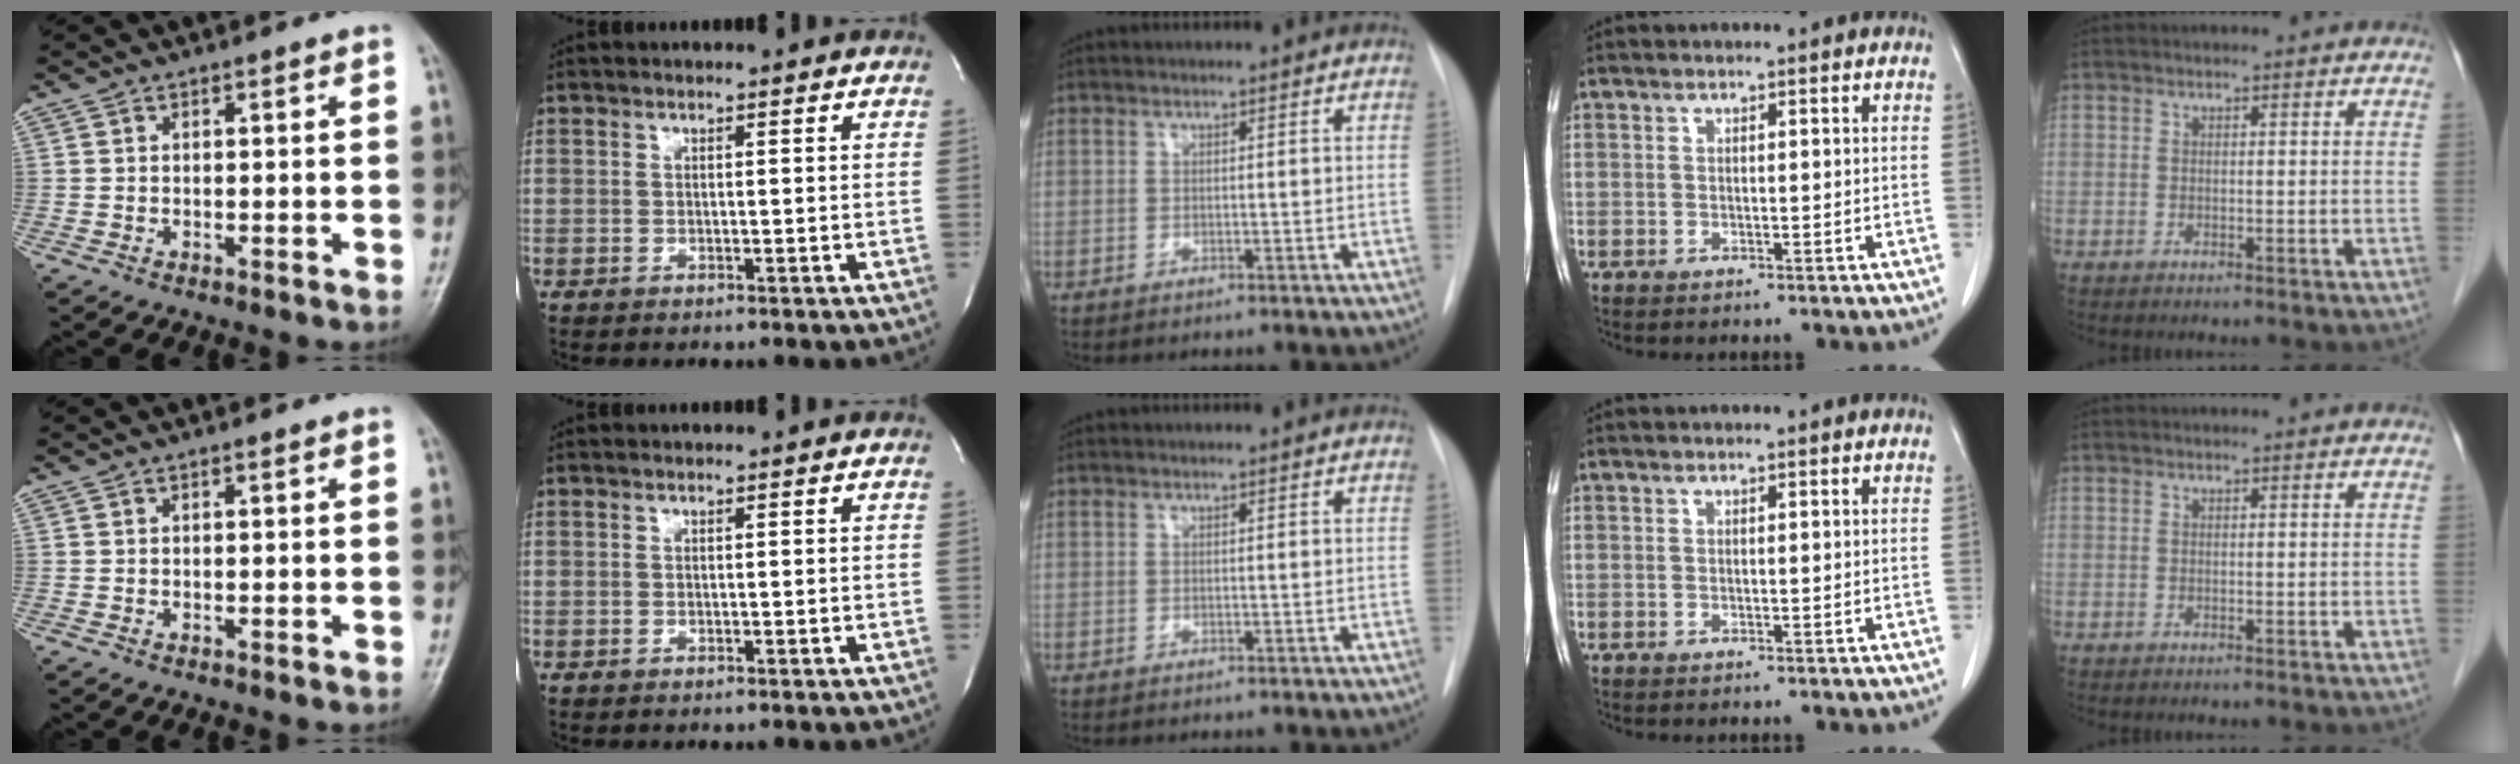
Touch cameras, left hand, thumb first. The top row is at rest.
{}